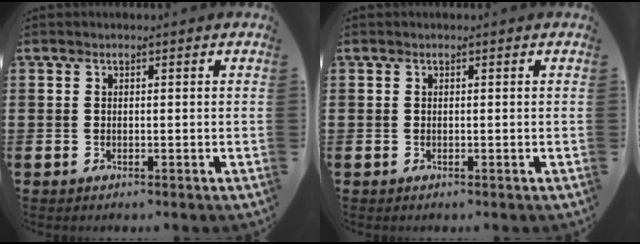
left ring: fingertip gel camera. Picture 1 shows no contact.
{"total": 0.0}